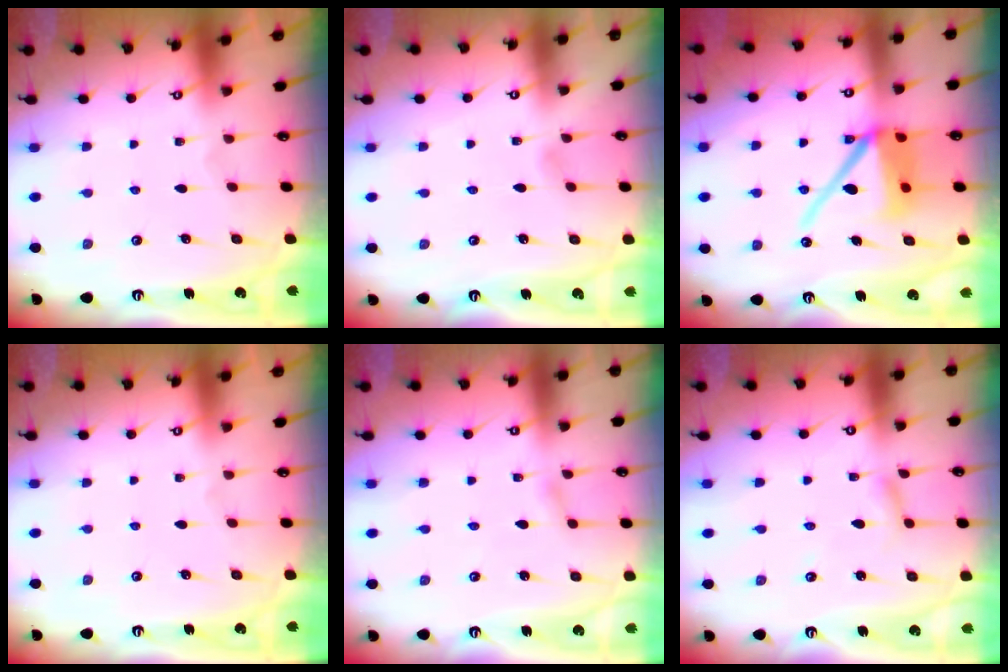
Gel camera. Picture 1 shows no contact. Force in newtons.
{"total": 2.8, "press": 2.8, "slide": 0.3}
{"total": 13.5, "press": 13.4, "slide": 1.7}
{"total": 0.0}
{"total": 1.9, "press": 1.9, "slide": 0.2}
{"total": 2.2, "press": 2.2, "slide": 0.2}